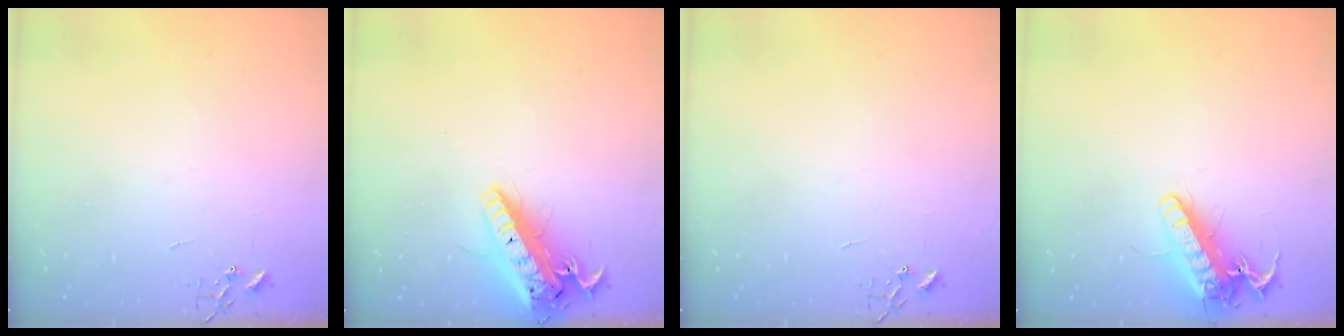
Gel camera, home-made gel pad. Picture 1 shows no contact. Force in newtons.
{"total": 19.8, "press": 19.4, "slide": 4.0}
{"total": 0.0}
{"total": 16.5, "press": 16.3, "slide": 2.7}